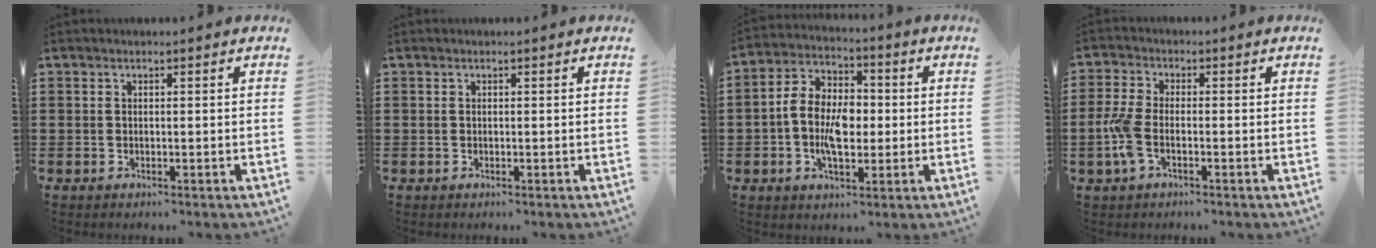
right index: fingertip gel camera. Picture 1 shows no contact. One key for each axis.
{"total": 0.0}
{"total": 8.6, "fx": -1.0, "fy": 5.4, "fz": 6.6, "tx": -0.154, "ty": 0.012, "tz": -0.024}
{"total": 4.9, "fx": -1.4, "fy": 2.1, "fz": 4.2, "tx": -0.100, "ty": -0.002, "tz": -0.031}